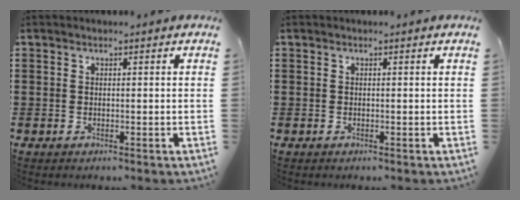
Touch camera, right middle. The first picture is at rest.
{"total": 0.0}